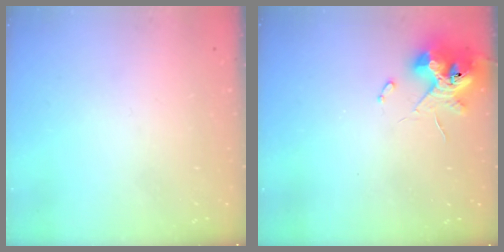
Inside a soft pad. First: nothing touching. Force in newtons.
{"total": 10.6, "press": 10.5, "slide": 0.9}